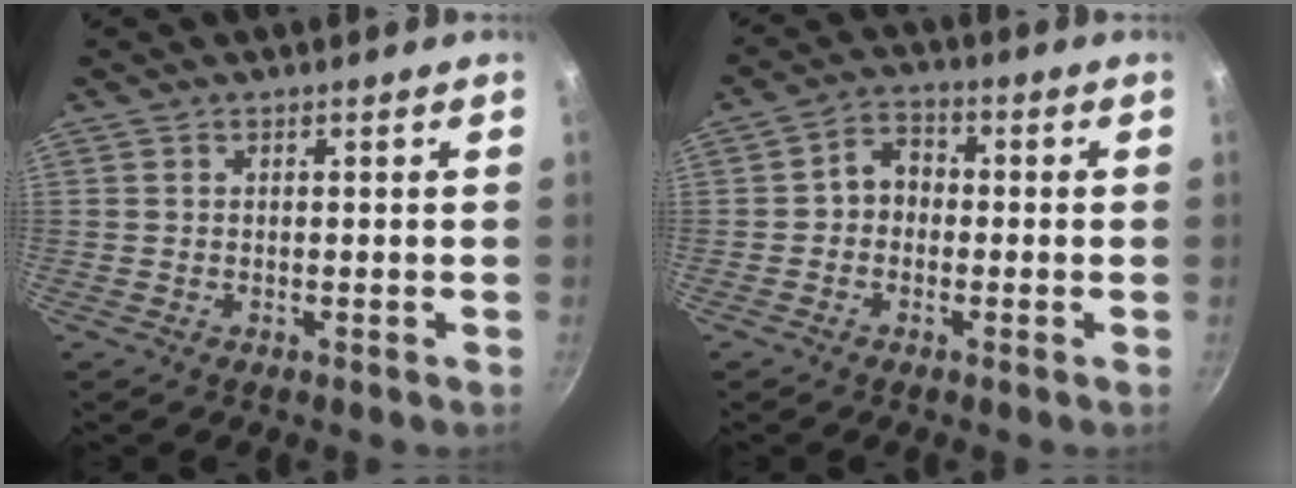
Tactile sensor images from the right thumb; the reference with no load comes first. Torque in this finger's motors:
{"motor_torque": [-0.60, 0.27, 0.19, 0.44, 0.02]}